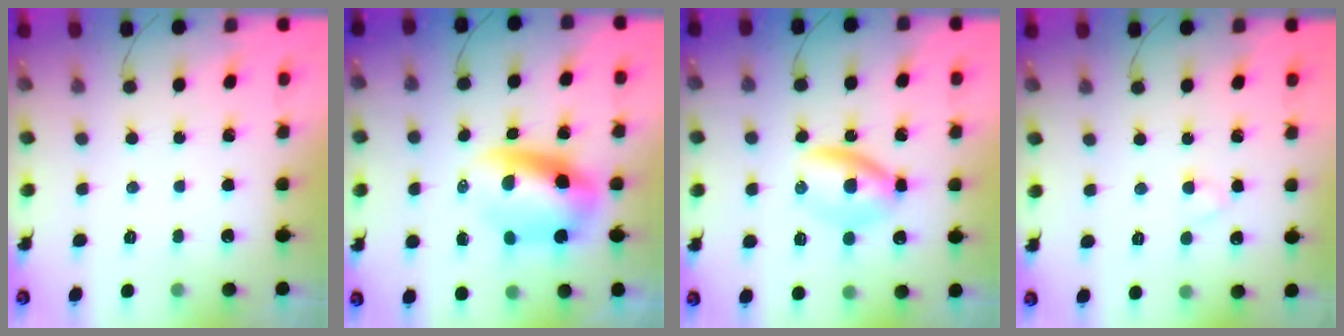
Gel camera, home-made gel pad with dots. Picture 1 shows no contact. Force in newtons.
{"total": 9.2, "press": 8.9, "slide": 2.3}
{"total": 5.7, "press": 5.6, "slide": 1.1}
{"total": 2.0, "press": 1.8, "slide": 0.9}